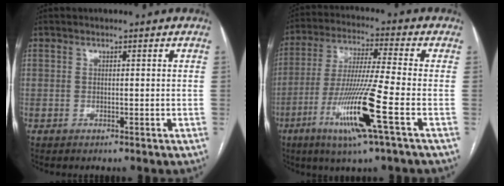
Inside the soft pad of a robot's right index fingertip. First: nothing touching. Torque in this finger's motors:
{"motor_torque": [2.02, -0.12, 1.05, 0.21]}